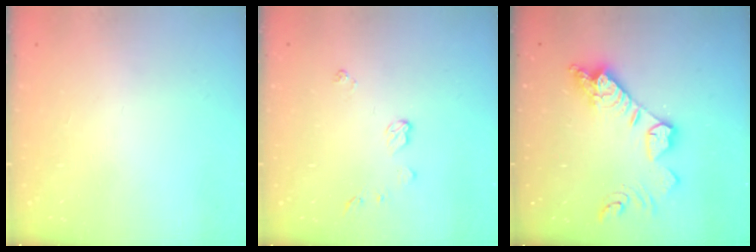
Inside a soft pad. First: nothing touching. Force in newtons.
{"total": 5.0, "press": 5.0, "slide": 0.3}
{"total": 15.0, "press": 14.9, "slide": 1.4}